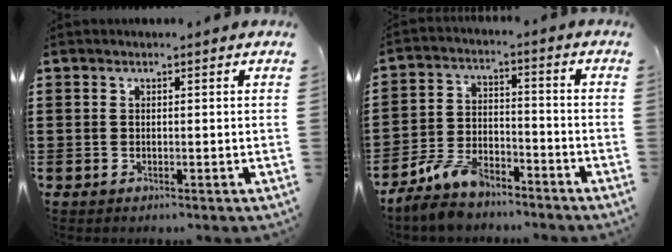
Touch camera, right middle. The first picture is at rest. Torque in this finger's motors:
{"motor_torque": [1.49, 0.06, 0.13, 0.03]}